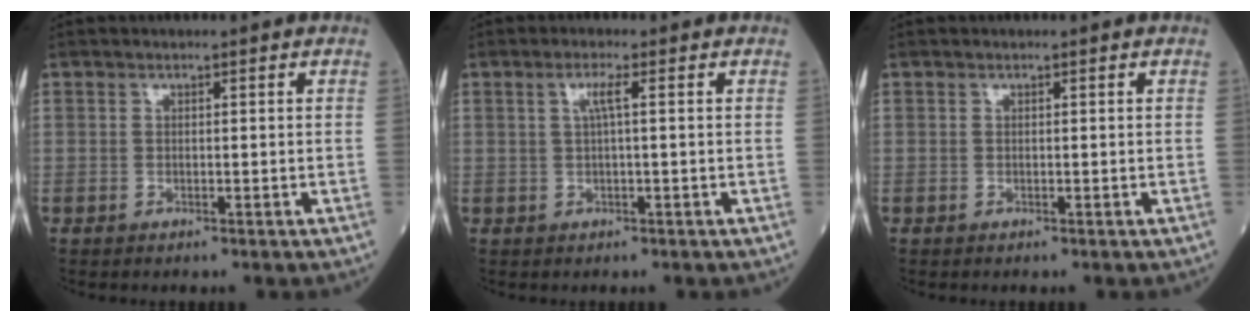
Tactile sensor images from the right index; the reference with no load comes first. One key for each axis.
{"total": 2.2, "fx": 0.5, "fy": -0.2, "fz": 2.1, "tx": -0.044, "ty": 0.006, "tz": 0.009}
{"total": 0.0}